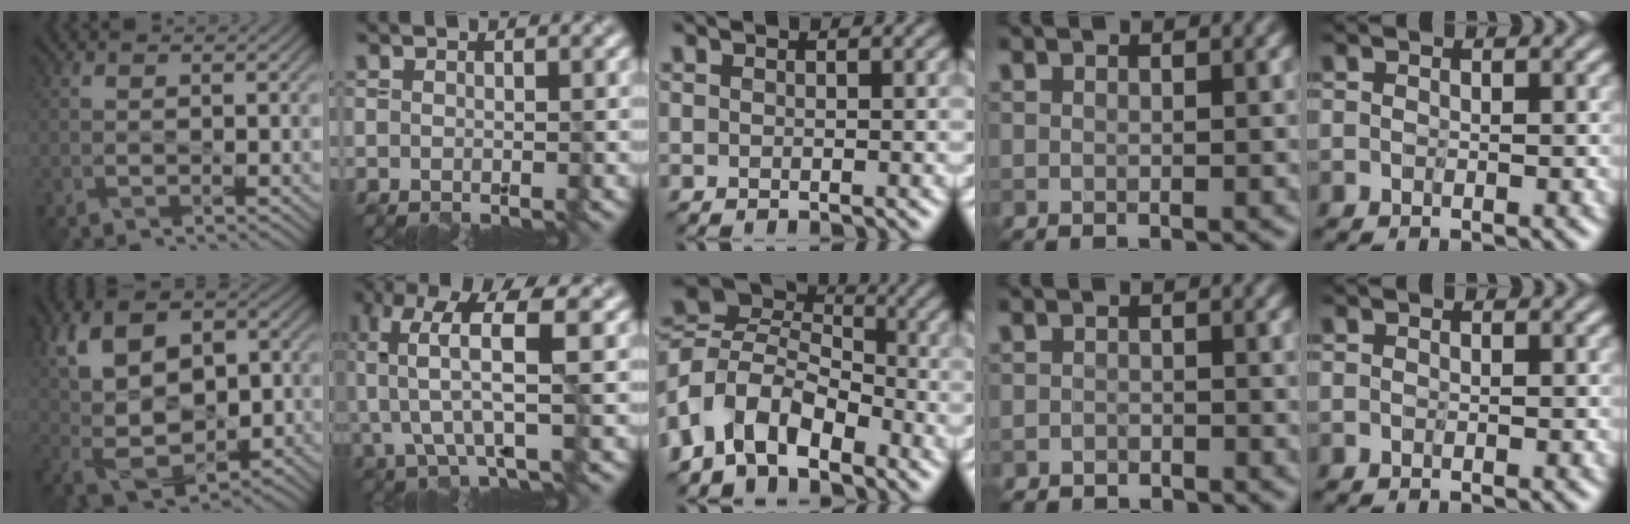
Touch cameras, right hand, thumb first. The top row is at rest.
{"thumb": {"total": 13.7, "force": [1.1, 8.8, 10.5], "torque": [-0.211, 0.015, 0.034]}, "index": {"total": 6.3, "force": [0.9, 1.6, 6.1], "torque": [-0.137, 0.007, 0.020]}, "middle": {"total": 8.9, "force": [-3.2, 6.1, 5.6], "torque": [-0.108, 0.002, -0.079]}, "ring": {"total": 1.2, "force": [-1.1, 0.4, 0.0], "torque": [0.005, 0.001, -0.021]}}